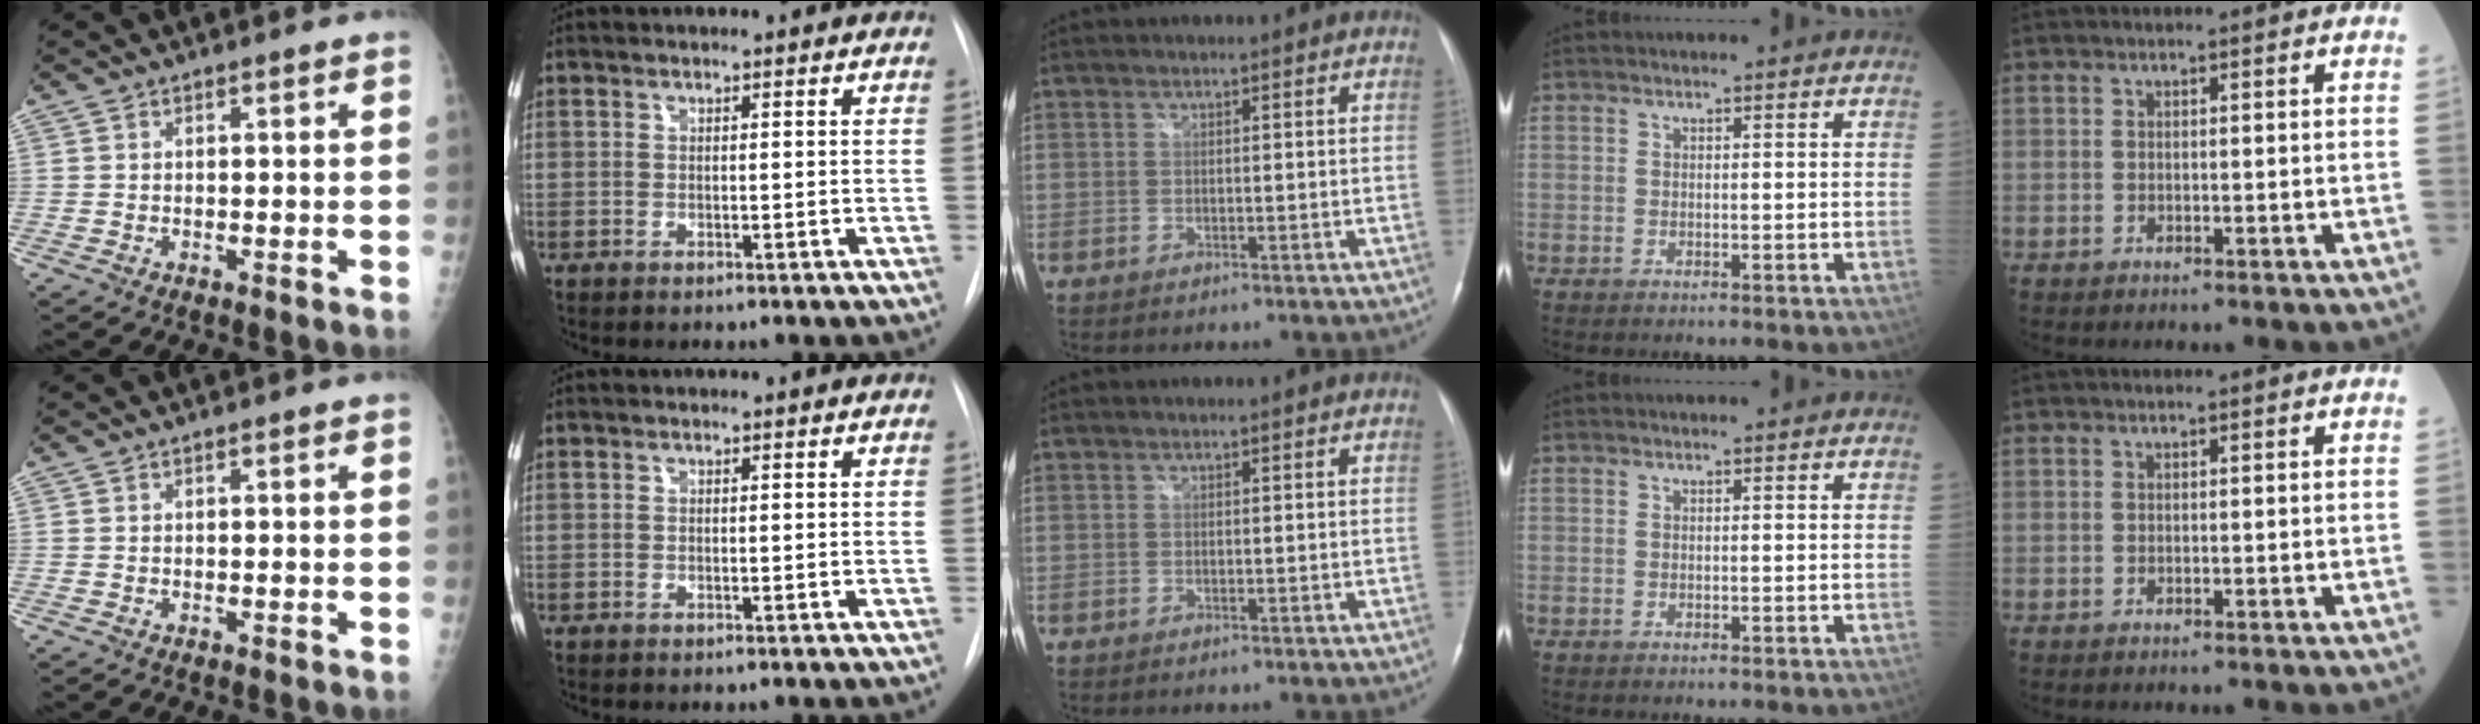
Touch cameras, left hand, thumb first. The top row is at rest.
{}